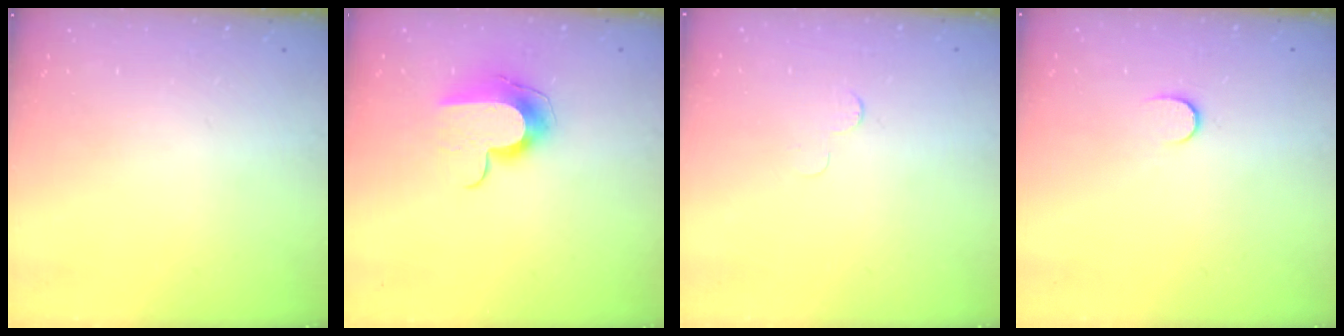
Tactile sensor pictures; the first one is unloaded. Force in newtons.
{"total": 9.9, "press": 9.9, "slide": 0.2}
{"total": 2.5, "press": 2.5, "slide": 0.2}
{"total": 6.3, "press": 6.3, "slide": 0.5}